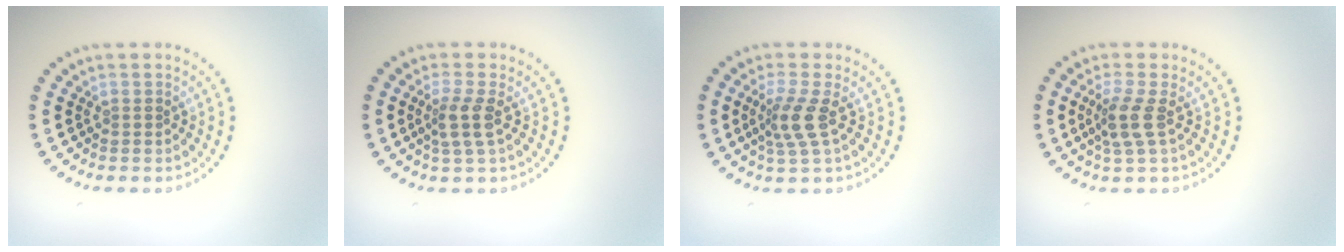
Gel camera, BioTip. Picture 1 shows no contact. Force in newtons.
{"total": 2.4, "press": 2.0, "slide": 1.4}
{"total": 2.9, "press": 2.1, "slide": 2.0}
{"total": 2.6, "press": 2.1, "slide": 1.6}